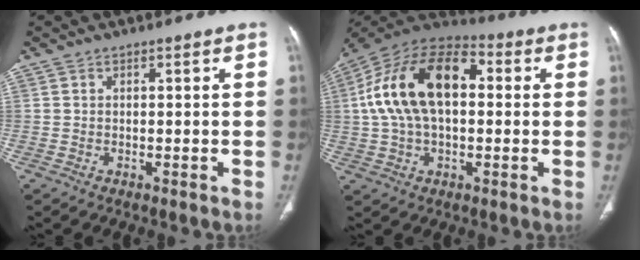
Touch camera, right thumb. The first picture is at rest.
{"total": 19.8, "force": [2.6, 11.5, 15.9], "torque": [-0.291, 0.039, 0.037]}